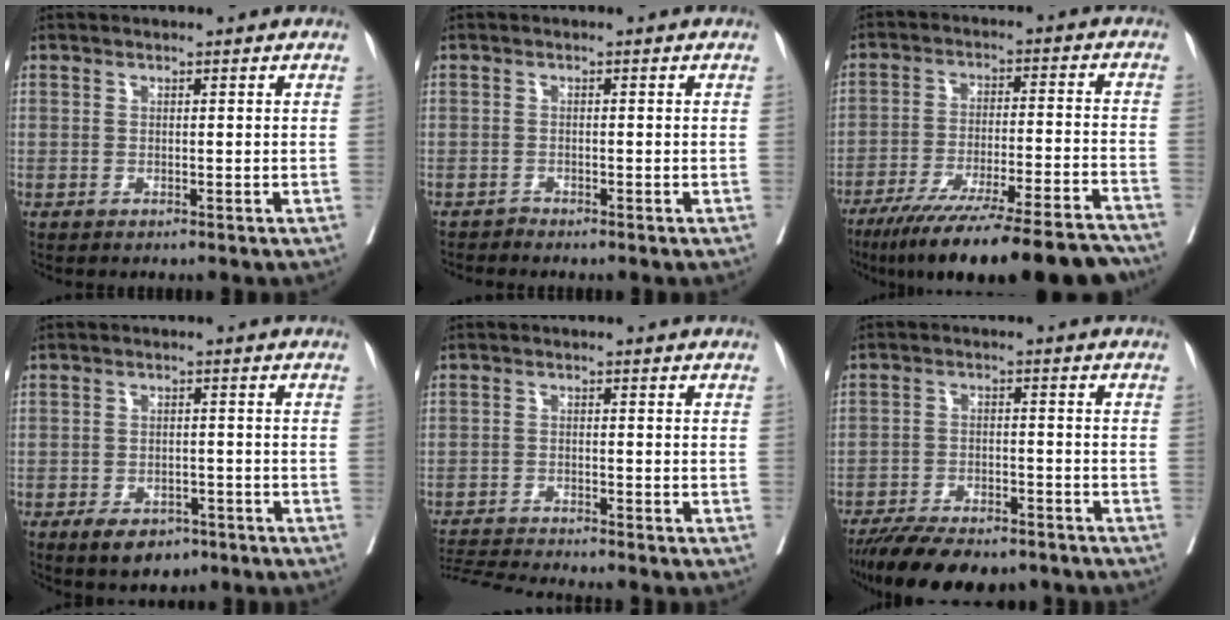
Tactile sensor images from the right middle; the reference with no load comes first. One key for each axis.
{"total": 0.8, "fx": -0.7, "fy": -0.1, "fz": -0.3, "tx": 0.004, "ty": -0.005, "tz": -0.014}
{"total": 22.9, "fx": -19.4, "fy": 1.2, "fz": 12.1, "tx": -0.132, "ty": -0.030, "tz": -0.286}
{"total": 6.0, "fx": -4.0, "fy": 3.3, "fz": 3.0, "tx": -0.045, "ty": 0.001, "tz": -0.056}
{"total": 6.2, "fx": -5.9, "fy": -1.6, "fz": 1.0, "tx": -0.023, "ty": -0.015, "tz": -0.104}
{"total": 13.5, "fx": -11.2, "fy": 4.1, "fz": 6.3, "tx": -0.106, "ty": -0.007, "tz": -0.169}